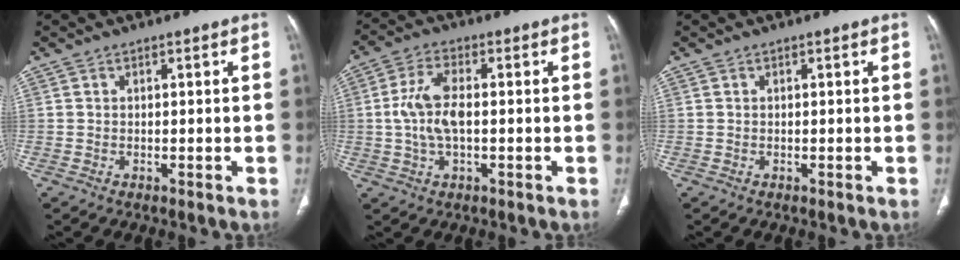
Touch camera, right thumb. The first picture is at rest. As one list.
[{"total": 8.0, "force": [-0.2, 3.7, 7.0], "torque": [-0.157, 0.014, -0.006]}, {"total": 0.0}]